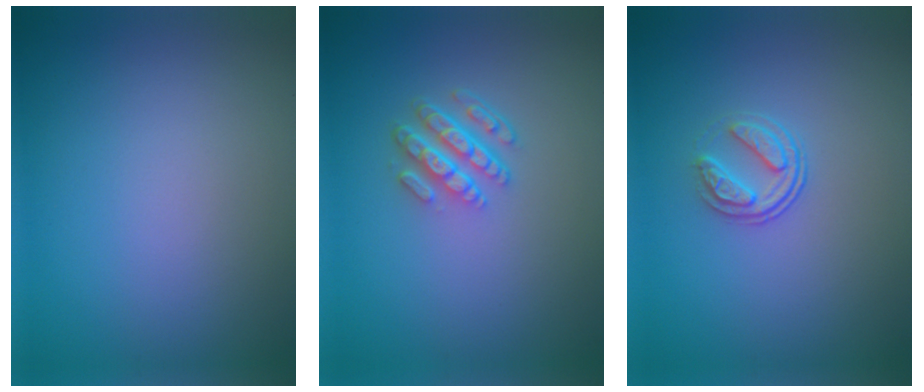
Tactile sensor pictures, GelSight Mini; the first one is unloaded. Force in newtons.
{"total": 4.2, "press": 3.1, "slide": 2.9}
{"total": 2.3, "press": 1.7, "slide": 1.6}